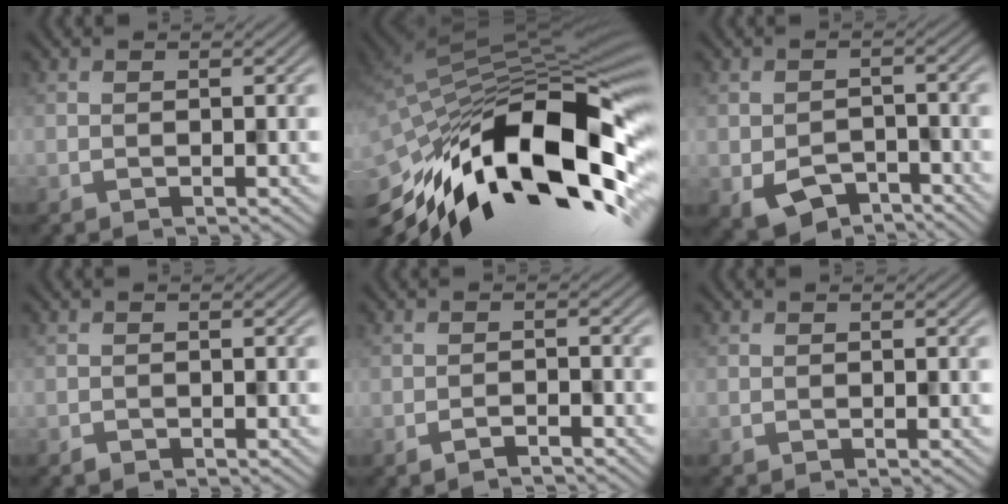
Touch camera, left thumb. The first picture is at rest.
{"total": 18.5, "force": [-9.1, 7.1, 14.4], "torque": [-0.255, -0.019, -0.163]}
{"total": 5.0, "force": [-2.8, 3.1, 2.8], "torque": [-0.060, -0.015, -0.047]}
{"total": 0.5, "force": [-0.4, 0.3, 0.1], "torque": [-0.005, -0.003, -0.009]}
{"total": 1.5, "force": [-1.3, 0.2, 0.8], "torque": [-0.015, 0.003, -0.025]}
{"total": 0.0}